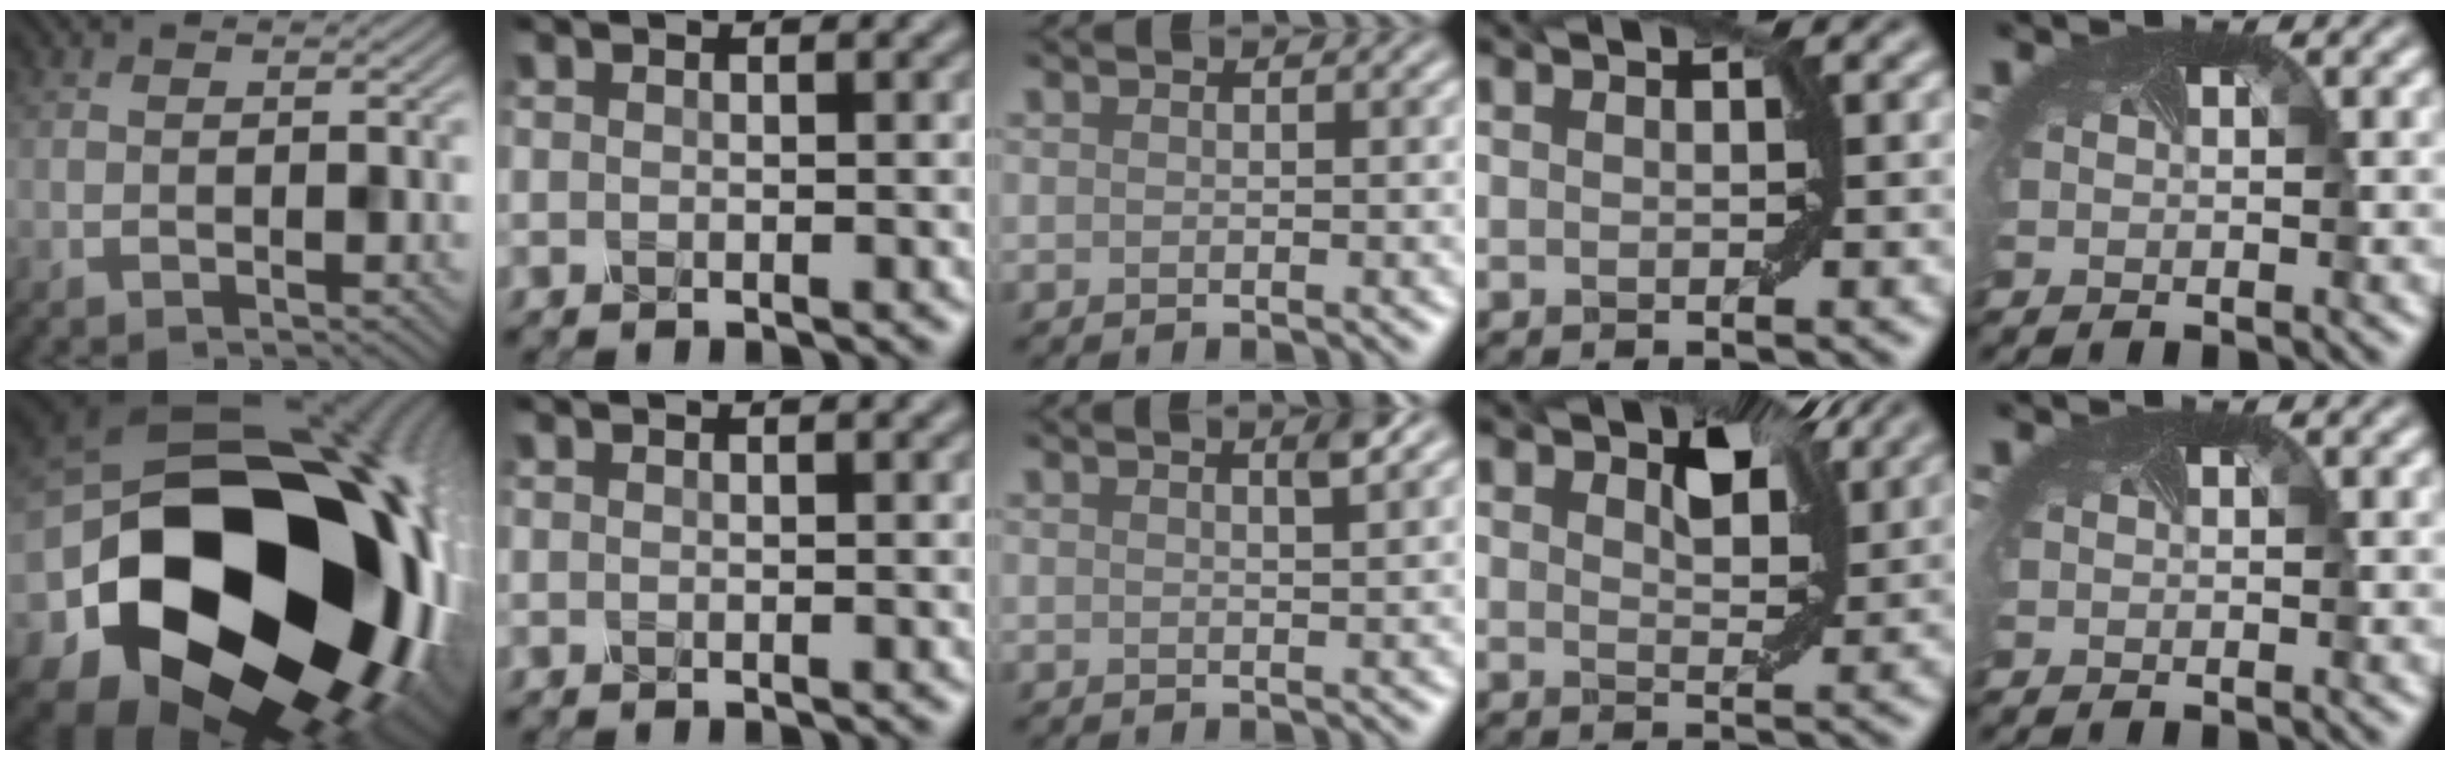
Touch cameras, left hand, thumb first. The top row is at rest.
{"thumb": {"total": 24.6, "force": [-4.8, 18.3, 15.7], "torque": [-0.284, -0.091, -0.052]}, "index": {"total": 0.9, "force": [0.5, 0.4, 0.6], "torque": [-0.004, 0.002, -0.001]}, "middle": {"total": 1.1, "force": [0.7, 0.0, 0.9], "torque": [-0.009, 0.004, 0.011]}, "ring": {"total": 4.0, "force": [2.4, 1.6, 2.7], "torque": [-0.046, 0.003, 0.036]}}